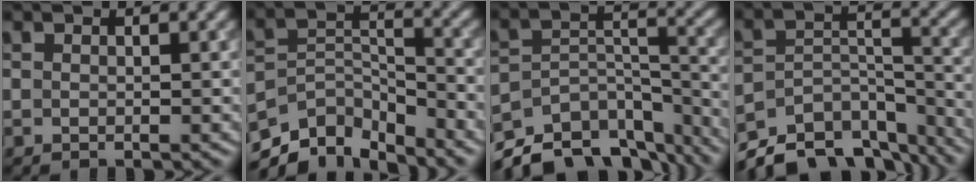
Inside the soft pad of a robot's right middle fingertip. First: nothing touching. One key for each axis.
{"total": 7.8, "fx": -6.3, "fy": 3.3, "fz": 3.0, "tx": -0.046, "ty": -0.011, "tz": -0.118}
{"total": 11.9, "fx": -10.1, "fy": 5.0, "fz": 3.7, "tx": -0.060, "ty": -0.002, "tz": -0.142}
{"total": 10.9, "fx": -9.5, "fy": 4.2, "fz": 3.6, "tx": -0.059, "ty": -0.003, "tz": -0.136}